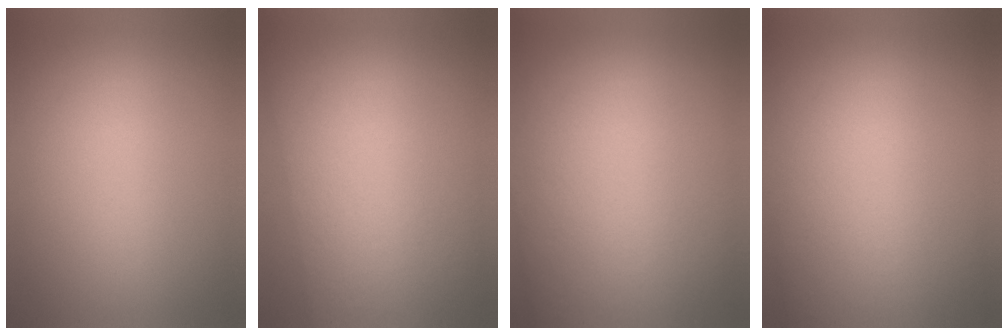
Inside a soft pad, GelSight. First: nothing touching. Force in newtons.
{"total": 2.8}
{"total": 3.2}
{"total": 2.3}